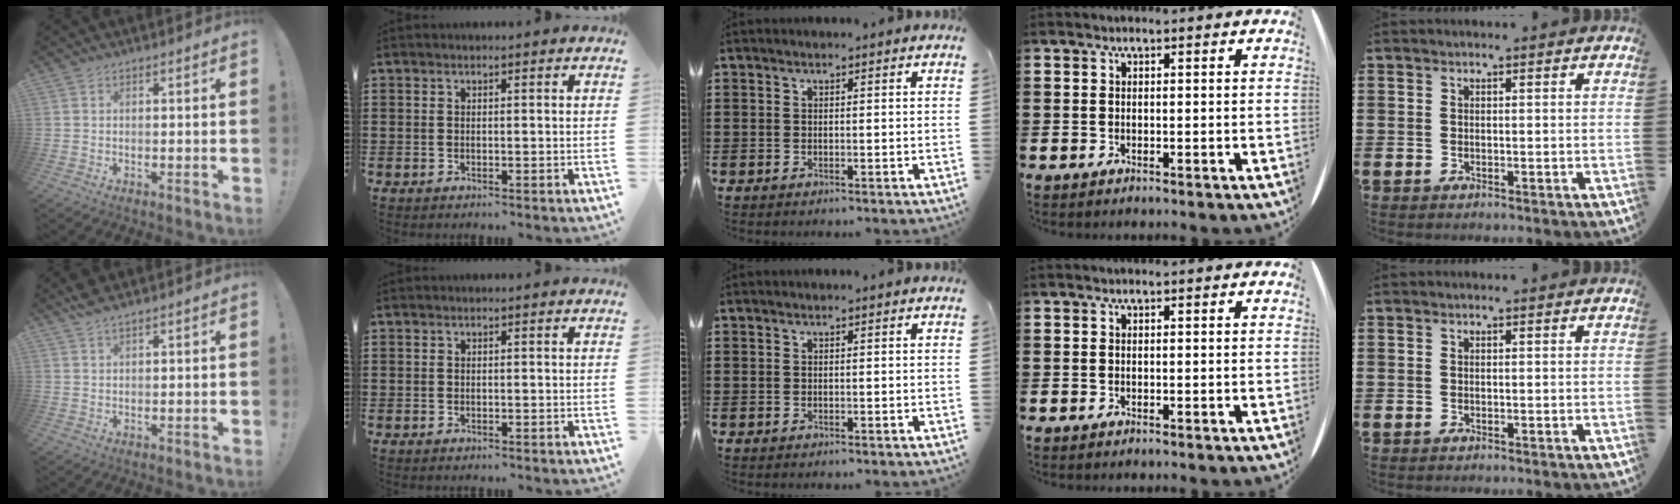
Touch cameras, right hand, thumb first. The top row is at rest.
{"thumb": {"total": 3.0, "force": [2.6, 0.7, 1.4], "torque": [-0.025, -0.014, 0.047]}}